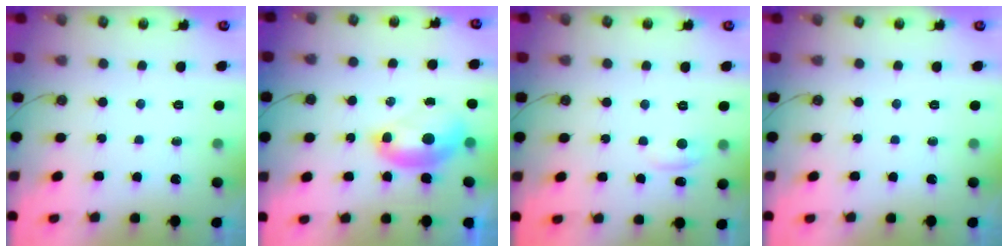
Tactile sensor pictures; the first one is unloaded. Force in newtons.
{"total": 2.6, "press": 2.5, "slide": 0.5}
{"total": 1.6, "press": 1.5, "slide": 0.5}
{"total": 0.0}